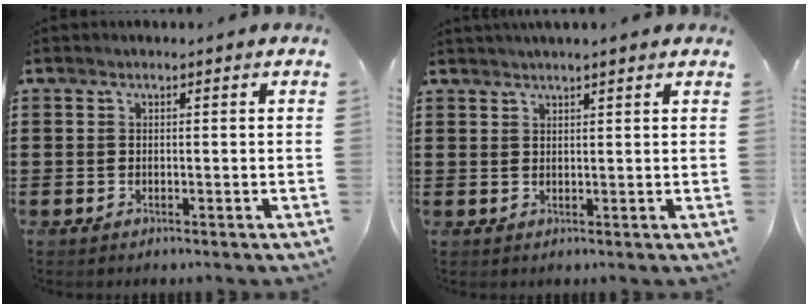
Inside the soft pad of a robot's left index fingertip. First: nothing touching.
{"total": 1.6, "force": [1.5, -0.2, 0.6], "torque": [-0.014, 0.001, 0.029]}